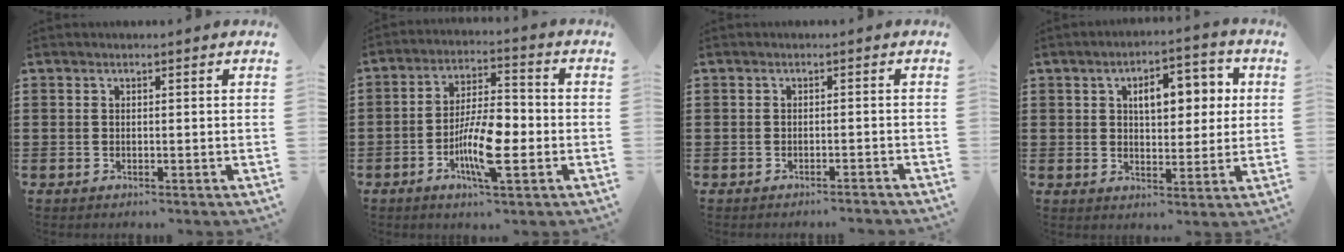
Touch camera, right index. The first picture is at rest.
{"total": 9.2, "force": [-3.0, 2.8, 8.2], "torque": [-0.160, -0.003, -0.056]}
{"total": 1.1, "force": [-1.1, -0.2, 0.2], "torque": [-0.005, 0.001, -0.022]}
{"total": 7.3, "force": [2.0, 3.9, 5.9], "torque": [-0.085, -0.002, 0.022]}